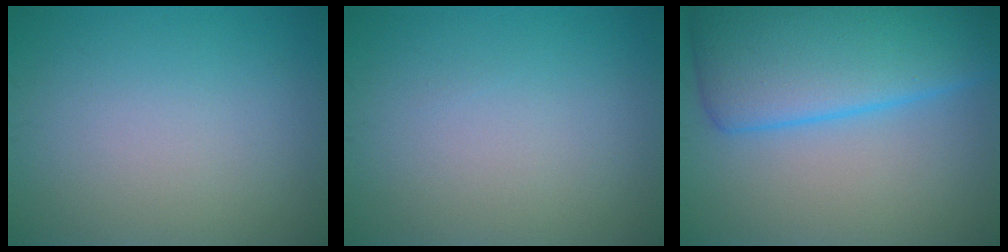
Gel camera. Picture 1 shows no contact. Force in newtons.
{"total": 0.0}
{"total": 11.0, "press": 10.9, "slide": 0.4}